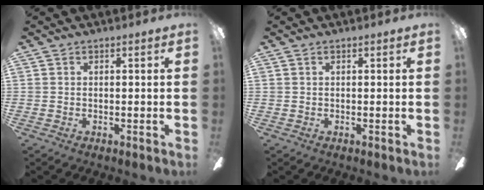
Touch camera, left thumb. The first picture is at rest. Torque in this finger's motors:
{"motor_torque": [-0.03, 0.05, -0.13, 0.02, 0.00]}